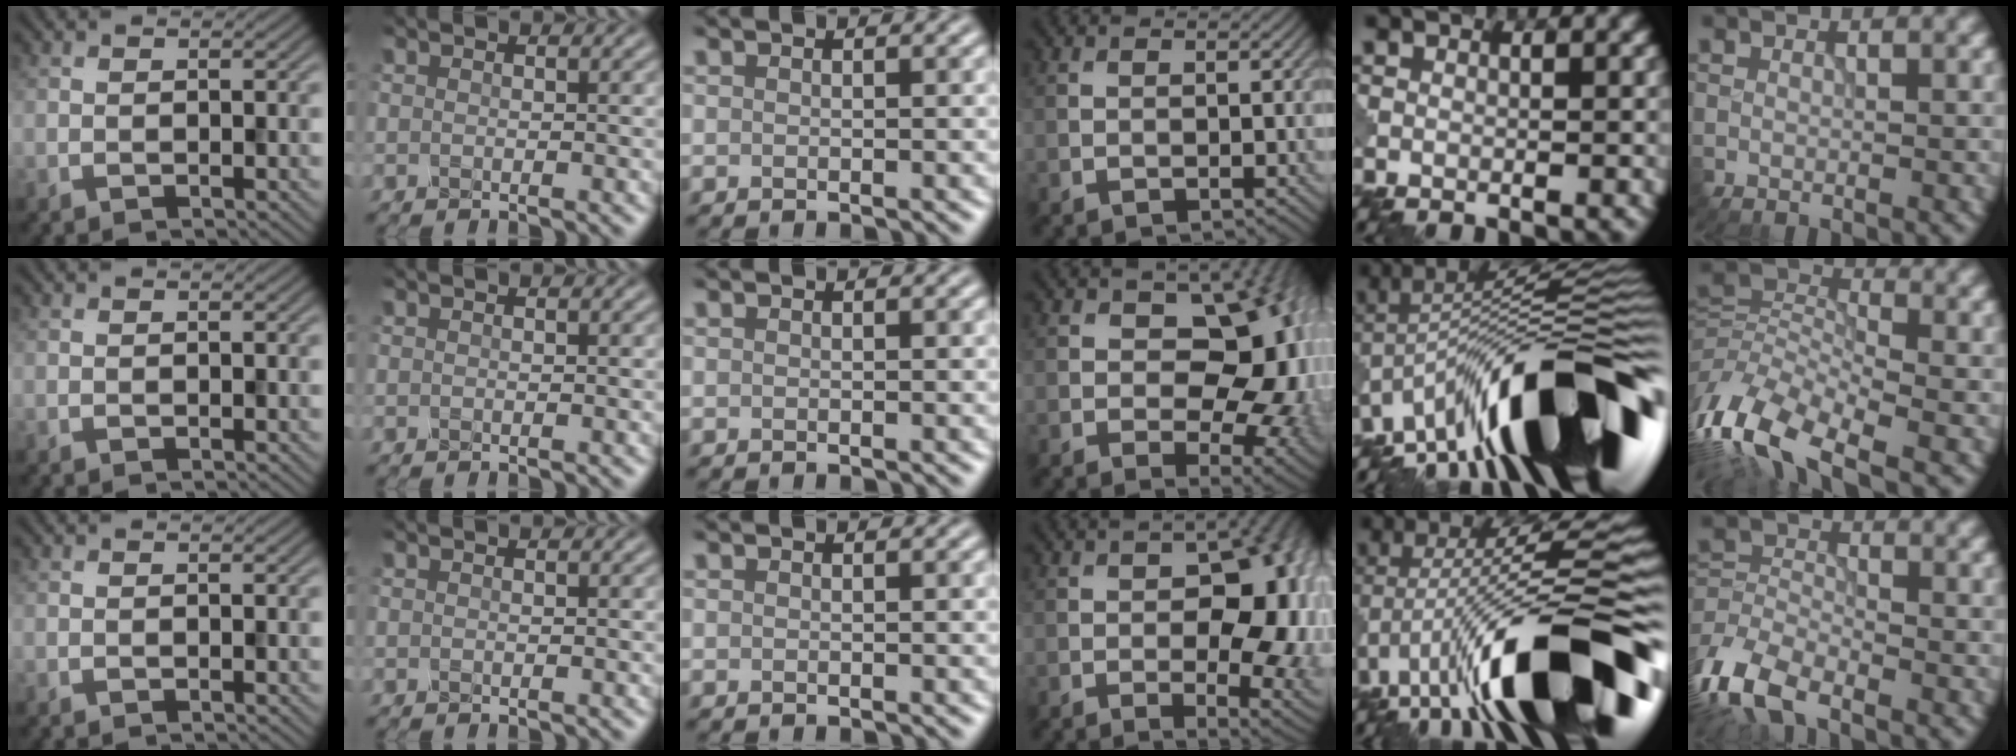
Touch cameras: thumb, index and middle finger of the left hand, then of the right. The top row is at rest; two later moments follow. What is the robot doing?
{"motion": "shake", "object": "salt shaker"}